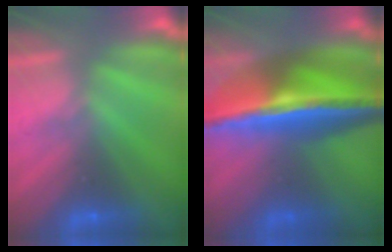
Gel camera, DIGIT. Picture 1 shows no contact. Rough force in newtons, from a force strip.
{"total": 5.8}